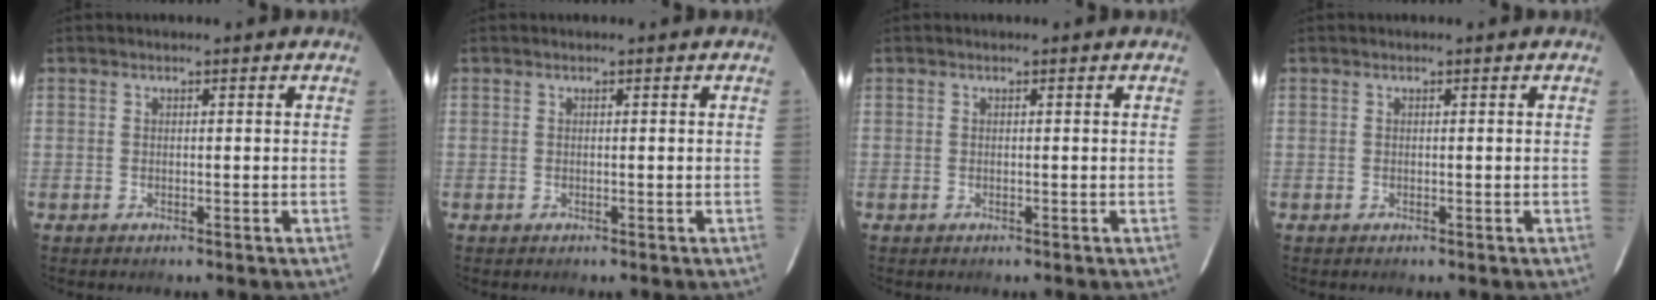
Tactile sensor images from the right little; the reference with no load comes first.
{"total": 0.0}
{"total": 0.0}
{"total": 0.0}